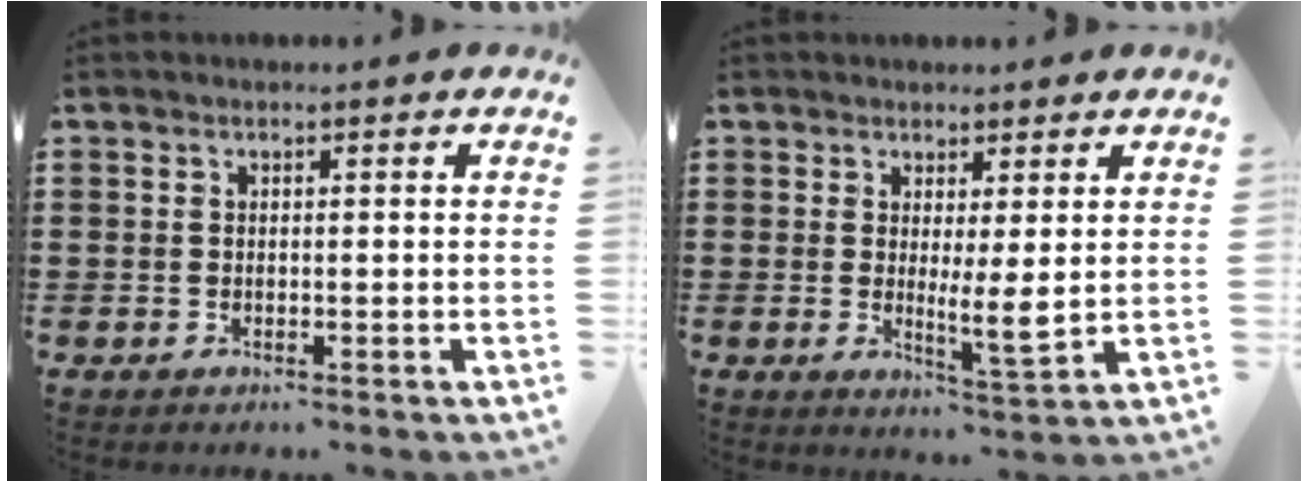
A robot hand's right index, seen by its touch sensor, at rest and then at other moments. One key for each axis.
{"total": 4.2, "fx": 0.8, "fy": 0.4, "fz": 4.1, "tx": -0.063, "ty": -0.015, "tz": 0.012}